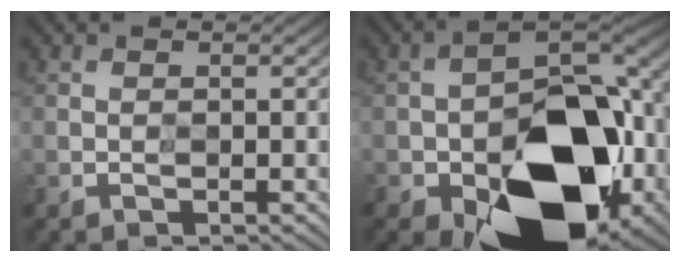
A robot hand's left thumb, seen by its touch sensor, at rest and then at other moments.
{"total": 17.9, "force": [-8.6, 10.0, 12.1], "torque": [-0.174, -0.018, -0.141]}